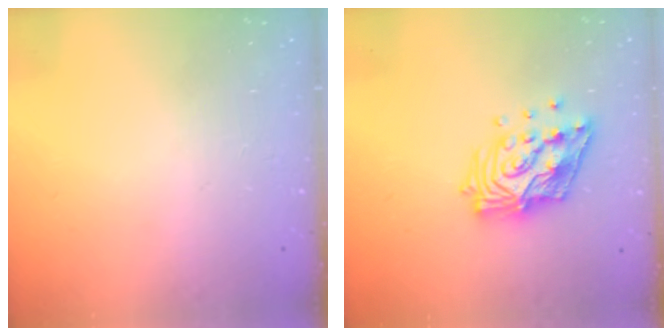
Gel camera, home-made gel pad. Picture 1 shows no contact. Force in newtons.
{"total": 14.7, "press": 14.6, "slide": 1.9}